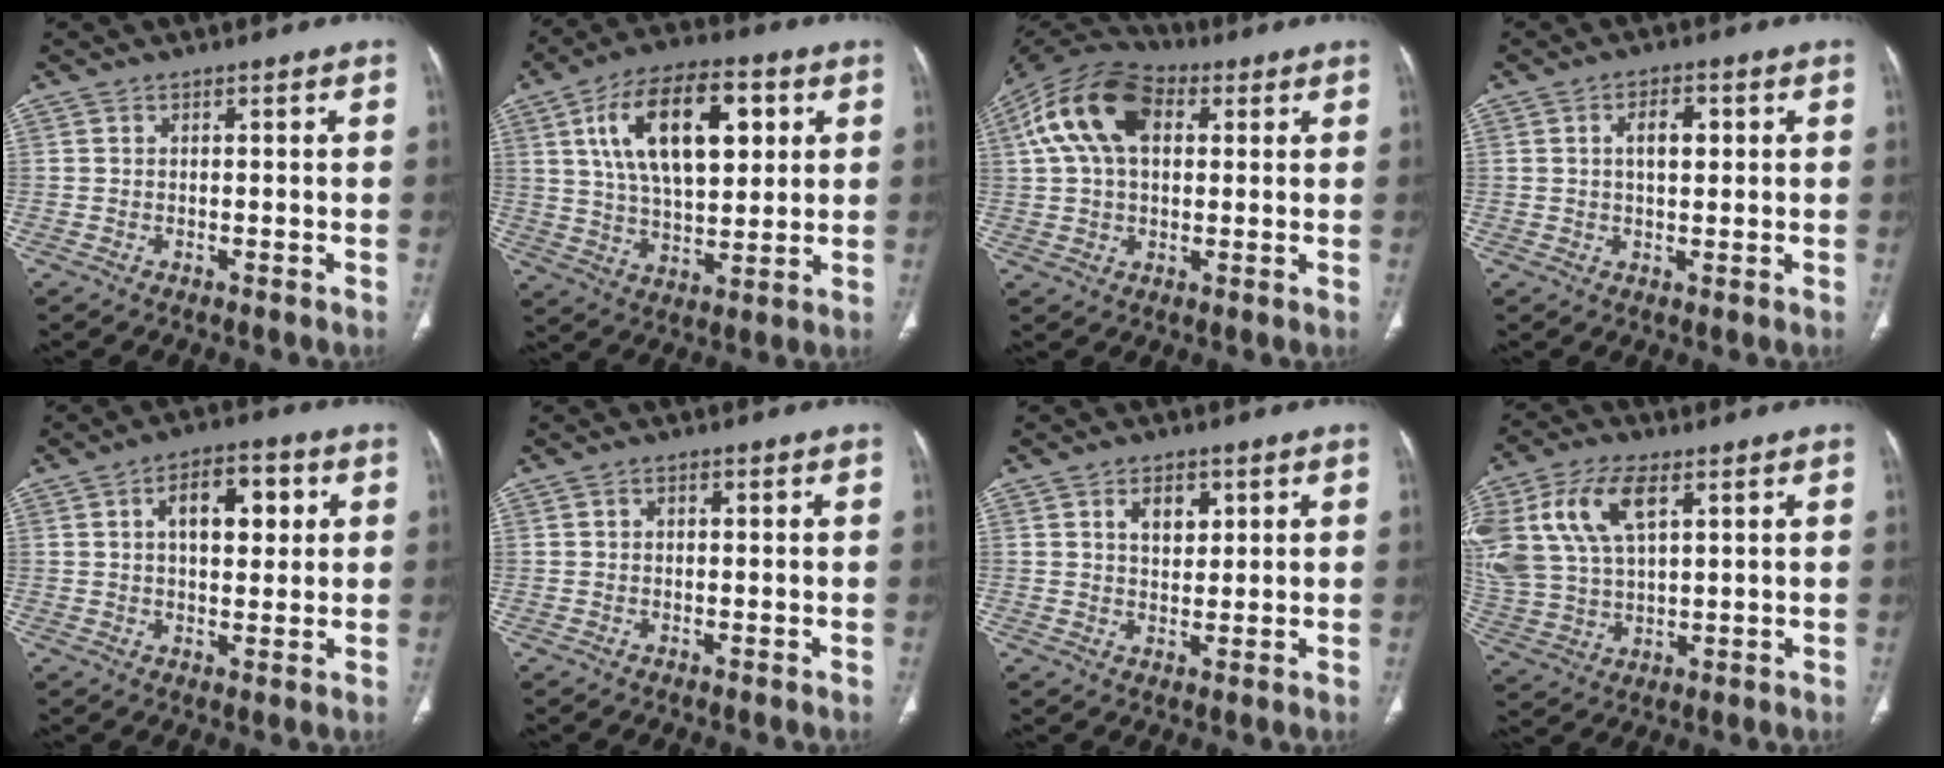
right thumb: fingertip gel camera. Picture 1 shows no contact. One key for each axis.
{"total": 19.6, "fx": 6.3, "fy": 9.8, "fz": 15.7, "tx": -0.239, "ty": -0.005, "tz": 0.108}
{"total": 15.9, "fx": 4.5, "fy": 9.9, "fz": 11.7, "tx": -0.213, "ty": 0.028, "tz": 0.073}
{"total": 4.7, "fx": 1.1, "fy": 2.5, "fz": 3.8, "tx": -0.057, "ty": 0.002, "tz": 0.018}
{"total": 9.9, "fx": 2.8, "fy": 5.3, "fz": 7.8, "tx": -0.087, "ty": 0.006, "tz": 0.040}
{"total": 0.9, "fx": 0.2, "fy": 0.7, "fz": 0.6, "tx": -0.005, "ty": 0.002, "tz": 0.001}
{"total": 4.8, "fx": 2.0, "fy": 3.1, "fz": 3.0, "tx": -0.030, "ty": -0.011, "tz": 0.034}
{"total": 17.3, "fx": 6.5, "fy": 9.6, "fz": 12.9, "tx": -0.283, "ty": -0.003, "tz": 0.128}